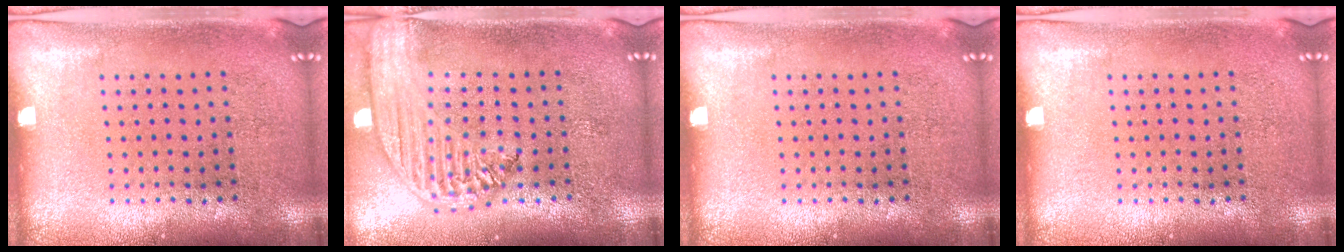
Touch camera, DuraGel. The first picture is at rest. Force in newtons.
{"total": 2.6, "press": 2.1, "slide": 1.5}
{"total": 0.0}
{"total": 0.0}